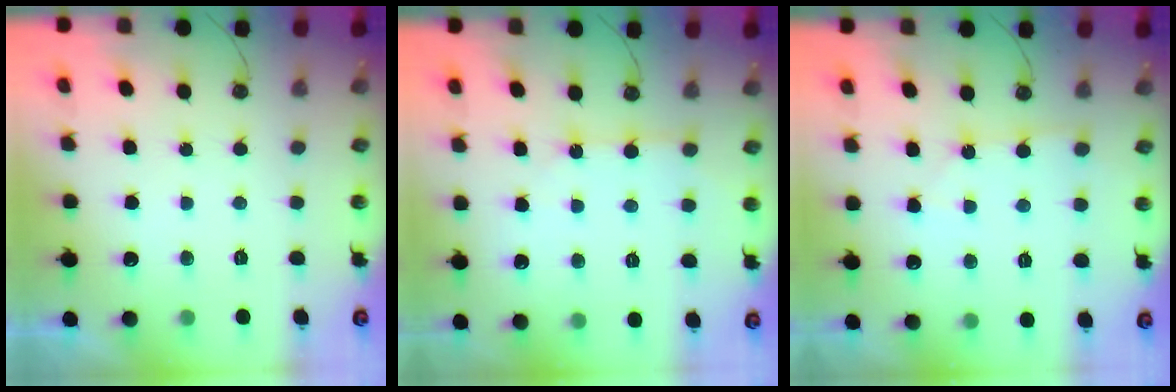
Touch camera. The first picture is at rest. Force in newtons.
{"total": 4.9, "press": 4.9, "slide": 0.4}
{"total": 4.8, "press": 4.8, "slide": 0.6}